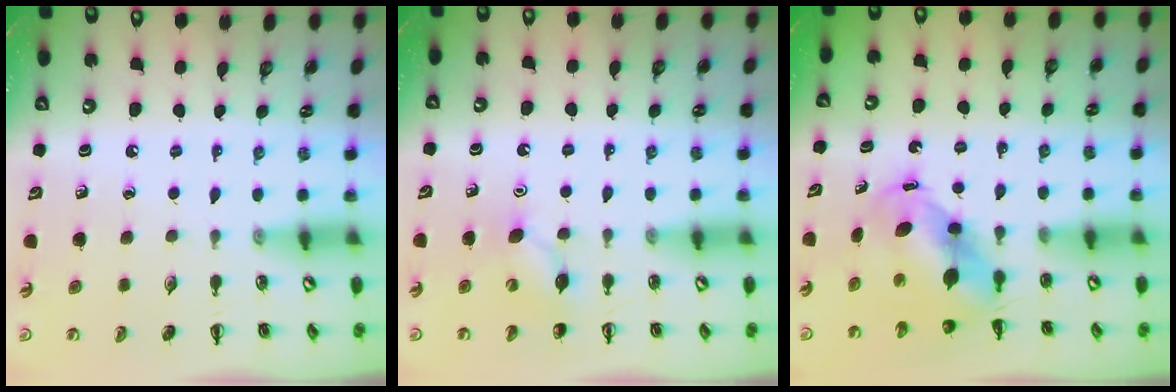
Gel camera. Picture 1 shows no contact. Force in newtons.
{"total": 6.3, "press": 6.1, "slide": 1.8}
{"total": 6.0, "press": 5.7, "slide": 1.9}